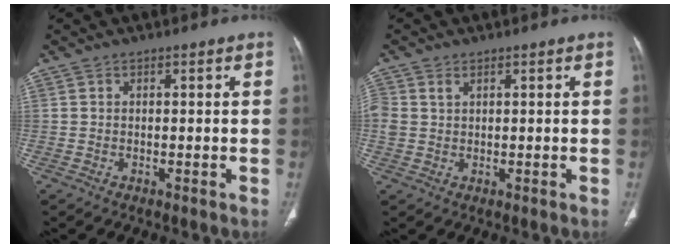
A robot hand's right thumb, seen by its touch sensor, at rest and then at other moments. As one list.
[{"total": 2.9, "force": [1.0, 2.1, 1.6], "torque": [-0.041, 0.006, 0.027]}]